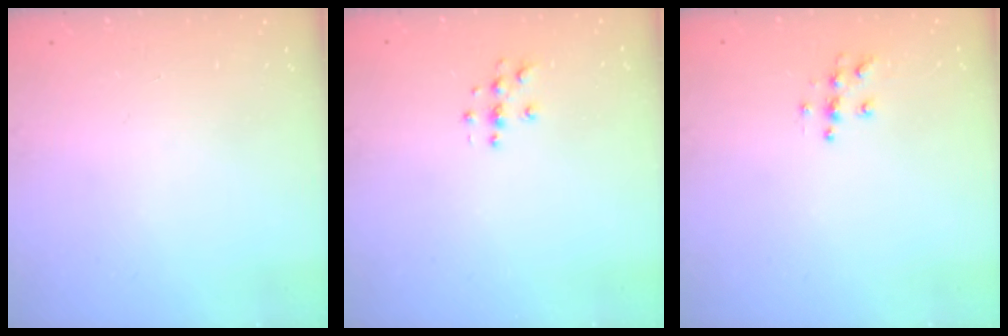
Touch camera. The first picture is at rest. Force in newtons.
{"total": 4.6, "press": 4.6, "slide": 0.4}
{"total": 5.7, "press": 5.7, "slide": 0.5}